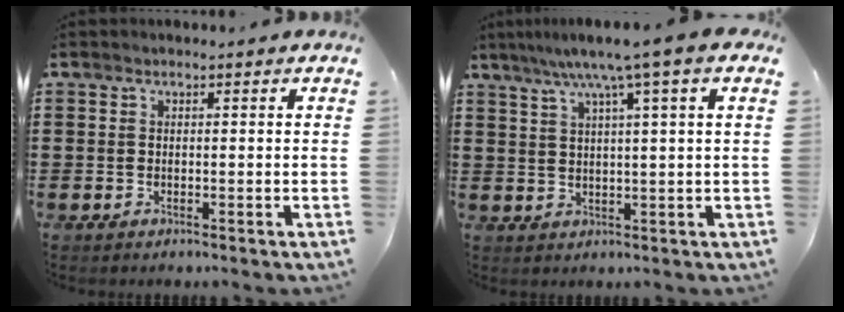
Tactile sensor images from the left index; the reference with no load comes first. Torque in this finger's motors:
{"motor_torque": [2.14, 0.00, 0.89, 0.21]}